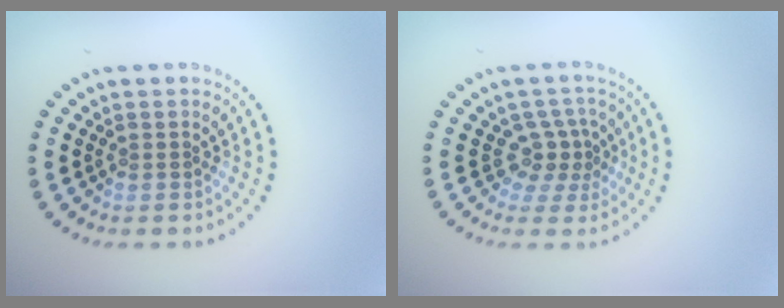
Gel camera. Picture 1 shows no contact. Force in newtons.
{"total": 2.6, "press": 1.8, "slide": 1.9}